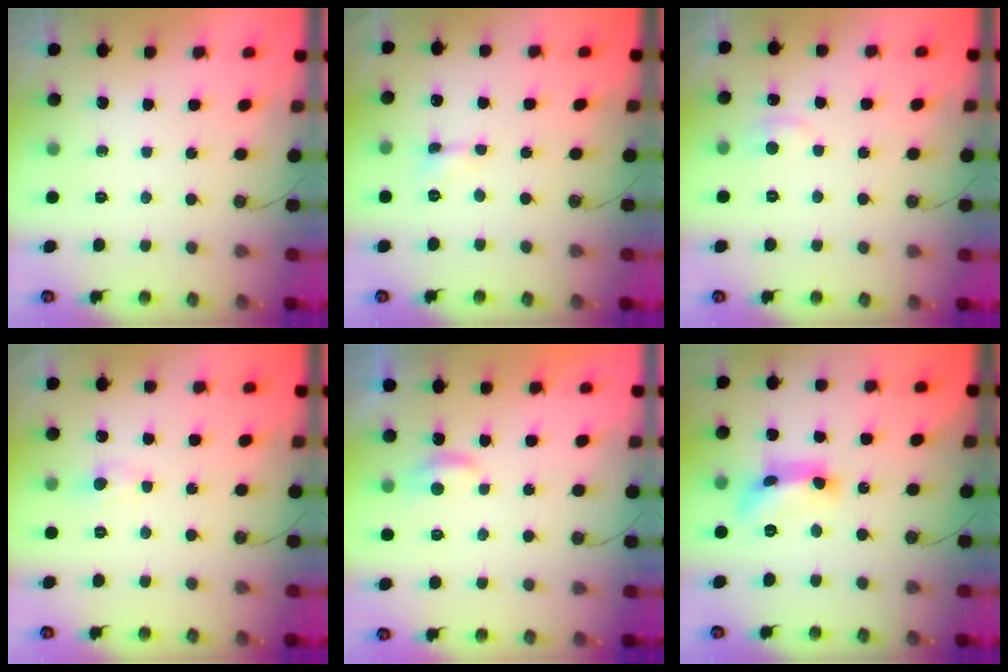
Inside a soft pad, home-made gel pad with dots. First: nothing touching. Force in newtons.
{"total": 0.0}
{"total": 1.5, "press": 1.4, "slide": 0.7}
{"total": 1.0, "press": 0.8, "slide": 0.6}
{"total": 1.4, "press": 1.3, "slide": 0.5}
{"total": 9.7, "press": 9.6, "slide": 0.6}